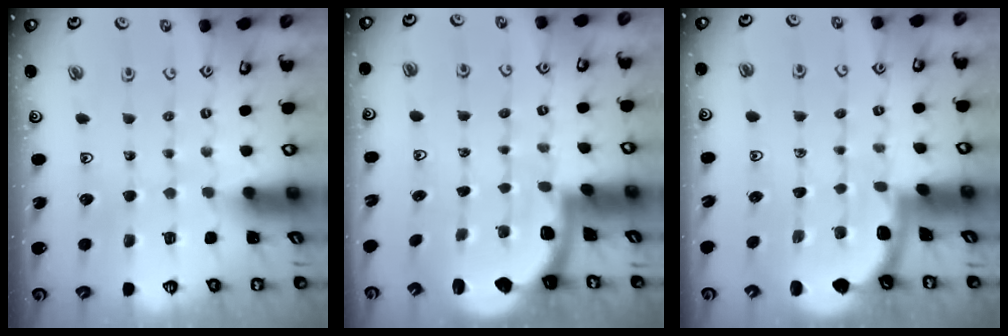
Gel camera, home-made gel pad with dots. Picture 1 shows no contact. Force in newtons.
{"total": 1.9, "press": 1.8, "slide": 0.5}
{"total": 1.8, "press": 1.8, "slide": 0.0}